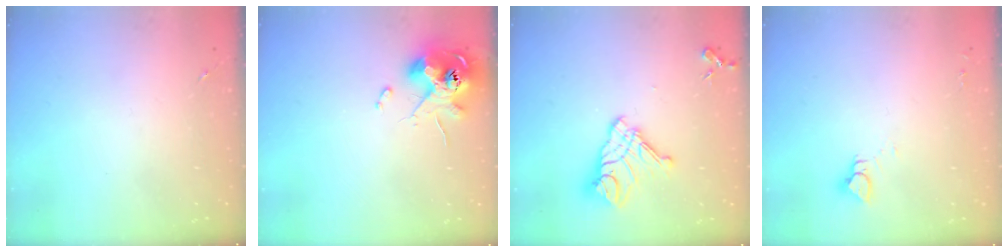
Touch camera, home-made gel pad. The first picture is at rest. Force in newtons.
{"total": 11.3, "press": 11.1, "slide": 1.6}
{"total": 14.4, "press": 14.3, "slide": 1.9}
{"total": 4.0, "press": 4.0, "slide": 0.4}